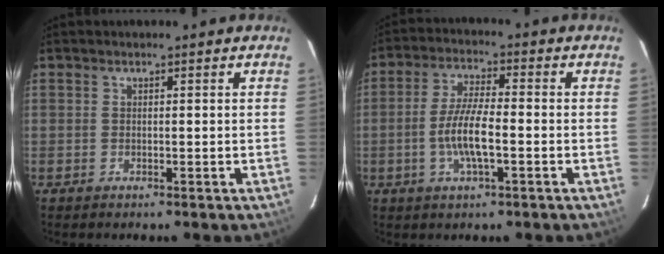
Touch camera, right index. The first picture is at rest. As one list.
[{"total": 7.7, "force": [-2.0, 1.7, 7.3], "torque": [-0.146, 0.002, -0.042]}]